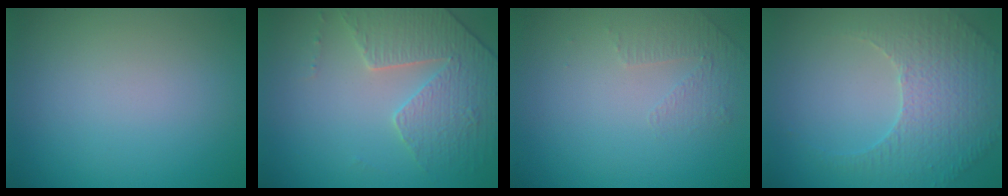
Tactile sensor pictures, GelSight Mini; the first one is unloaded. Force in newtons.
{"total": 4.0, "press": 3.9, "slide": 1.0}
{"total": 1.4, "press": 0.8, "slide": 1.1}
{"total": 4.1, "press": 3.7, "slide": 1.9}